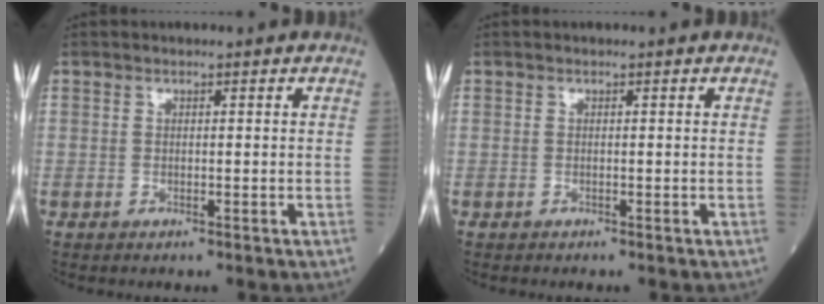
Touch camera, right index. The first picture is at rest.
{"total": 0.0}